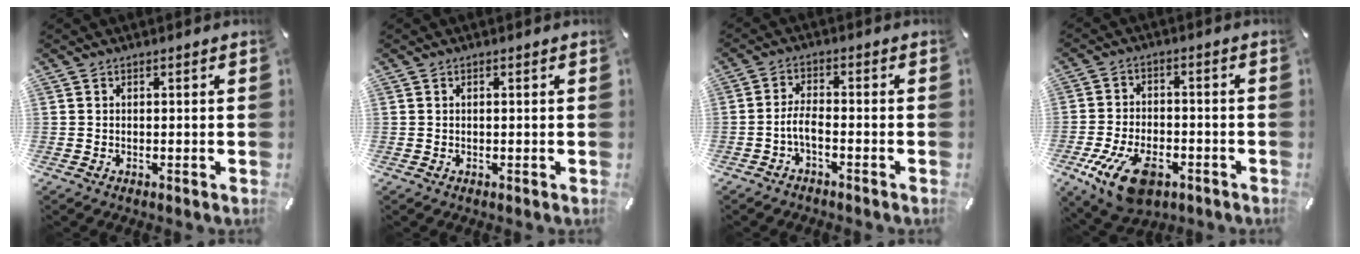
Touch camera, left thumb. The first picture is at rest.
{"total": 0.0}
{"total": 4.0, "force": [-2.1, 1.3, 3.2], "torque": [-0.068, 0.008, -0.041]}
{"total": 12.2, "force": [-6.0, 6.9, 8.0], "torque": [-0.156, 0.022, -0.106]}